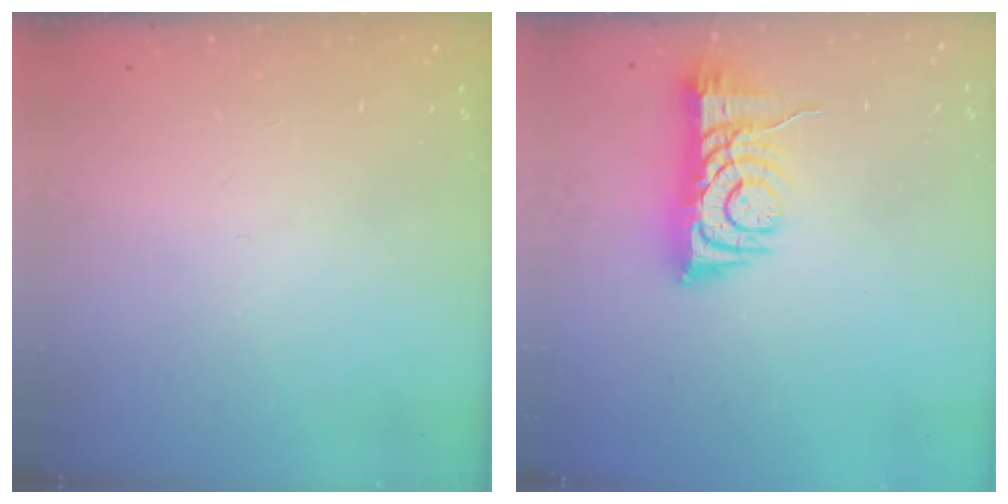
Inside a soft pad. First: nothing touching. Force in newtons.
{"total": 7.1, "press": 7.0, "slide": 0.9}